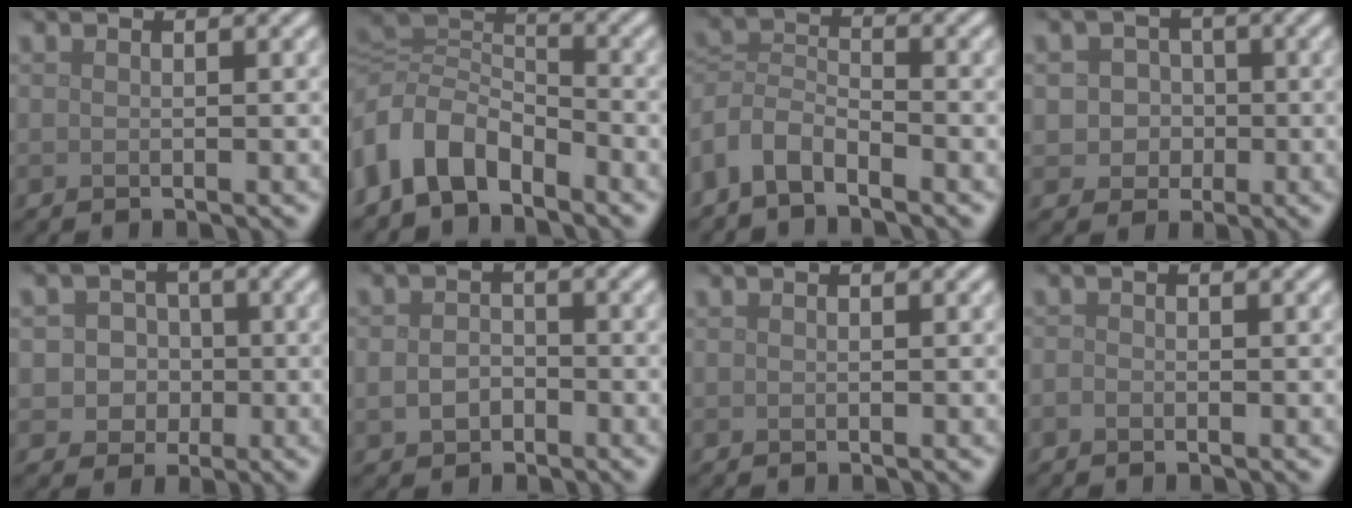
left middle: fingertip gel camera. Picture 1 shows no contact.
{"total": 7.1, "force": [-3.6, 4.4, 4.3], "torque": [-0.087, 0.005, -0.082]}
{"total": 4.0, "force": [-2.9, 1.9, 2.0], "torque": [-0.042, 0.002, -0.070]}
{"total": 3.5, "force": [0.0, 3.3, 1.2], "torque": [0.001, 0.013, -0.013]}
{"total": 3.7, "force": [-0.1, 3.5, 1.2], "torque": [0.003, 0.014, -0.018]}
{"total": 2.3, "force": [-0.7, 1.8, 1.1], "torque": [-0.022, -0.003, -0.018]}
{"total": 0.0}
{"total": 0.6, "force": [-0.4, 0.3, 0.3], "torque": [-0.005, -0.003, -0.010]}